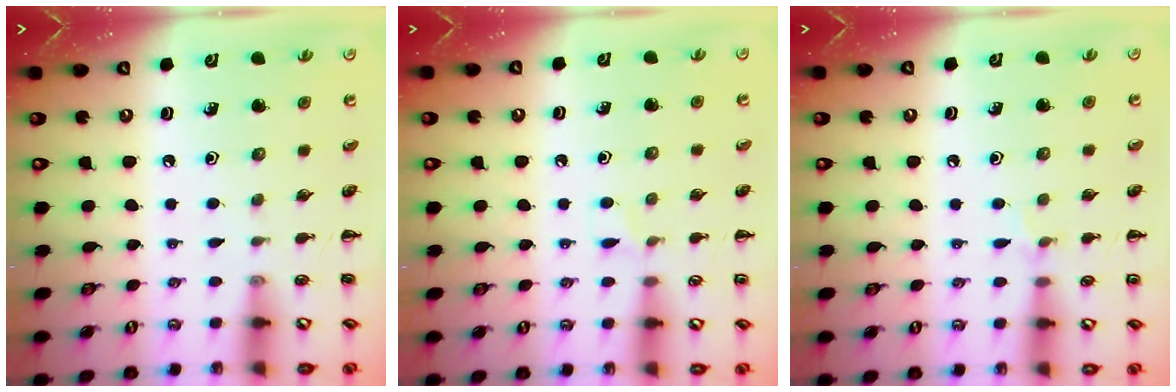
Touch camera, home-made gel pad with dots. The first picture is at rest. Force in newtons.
{"total": 5.2, "press": 4.8, "slide": 1.9}
{"total": 4.4, "press": 4.1, "slide": 1.5}